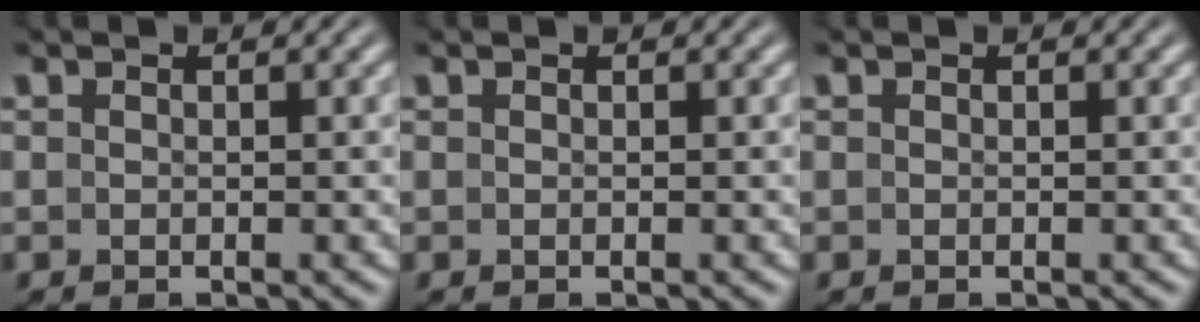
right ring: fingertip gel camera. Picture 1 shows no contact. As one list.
[{"total": 0.0}, {"total": 0.0}]